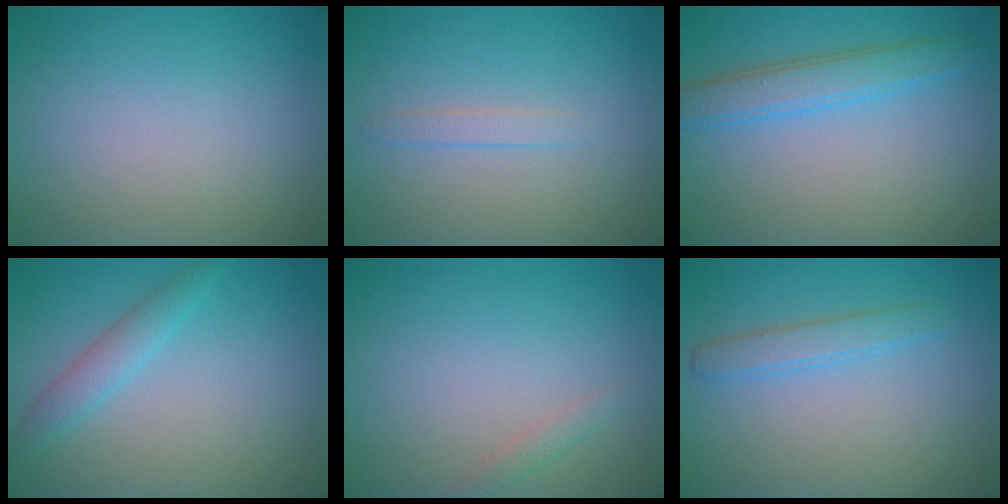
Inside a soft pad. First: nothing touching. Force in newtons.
{"total": 1.1, "press": 1.0, "slide": 0.1}
{"total": 4.4, "press": 4.4, "slide": 0.2}
{"total": 2.2, "press": 2.2, "slide": 0.1}
{"total": 1.0, "press": 1.0, "slide": 0.0}
{"total": 2.0, "press": 2.0, "slide": 0.0}